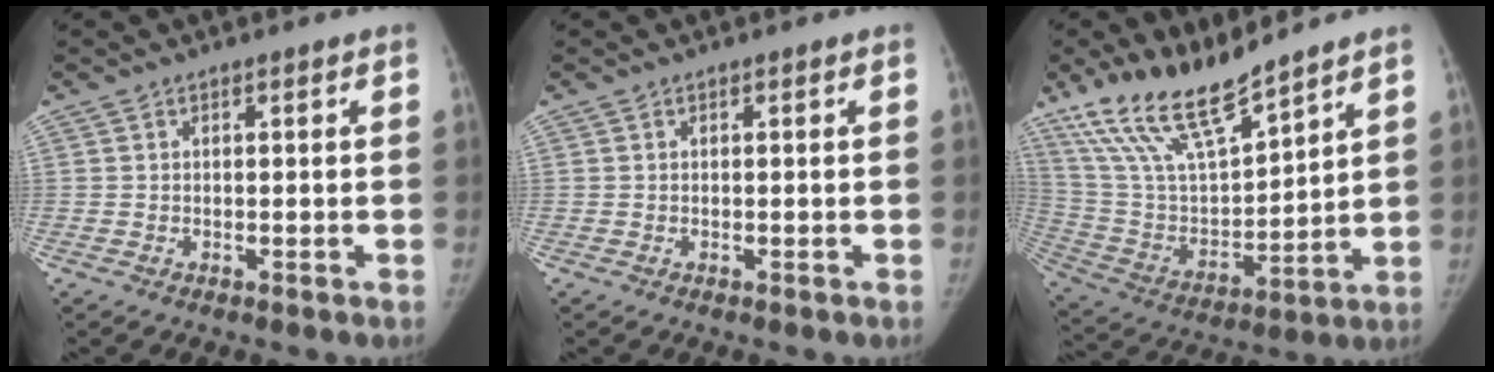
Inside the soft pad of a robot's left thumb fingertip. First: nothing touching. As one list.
[{"total": 0.0}, {"total": 17.1, "force": [13.7, 4.0, 9.5], "torque": [-0.162, -0.065, 0.274]}]